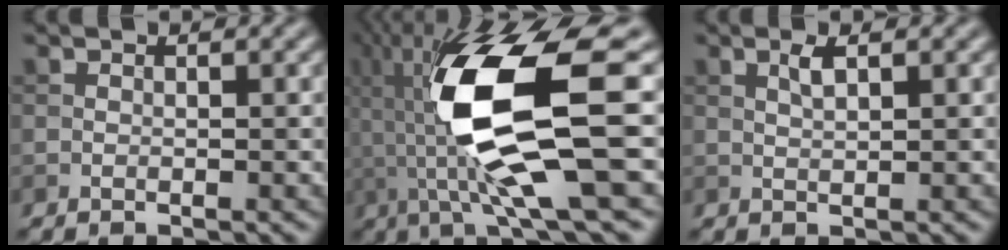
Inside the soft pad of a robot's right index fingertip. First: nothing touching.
{"total": 13.9, "force": [0.7, 3.7, 13.4], "torque": [-0.258, -0.005, 0.019]}
{"total": 1.5, "force": [0.7, 0.3, 1.2], "torque": [-0.029, 0.002, 0.014]}